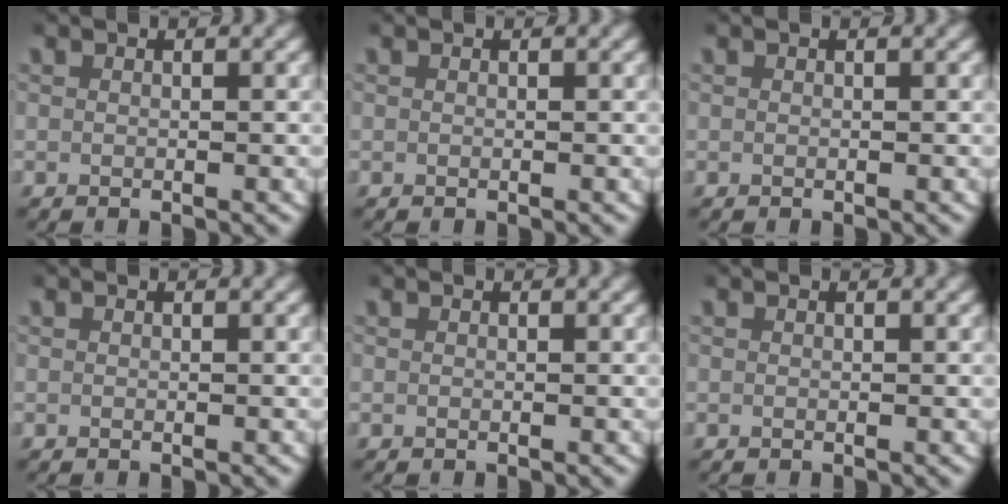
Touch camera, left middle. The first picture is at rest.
{"total": 0.0}
{"total": 0.0}
{"total": 0.0}
{"total": 0.0}
{"total": 0.0}